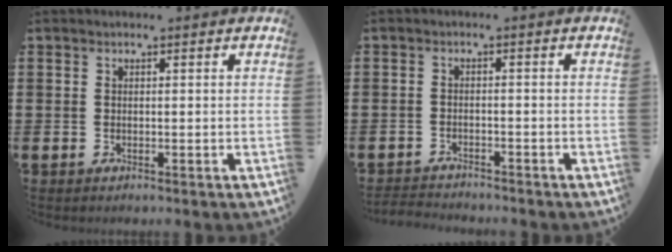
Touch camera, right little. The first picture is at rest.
{"total": 1.8, "force": [-1.8, 0.0, -0.1], "torque": [-0.003, 0.002, -0.040]}